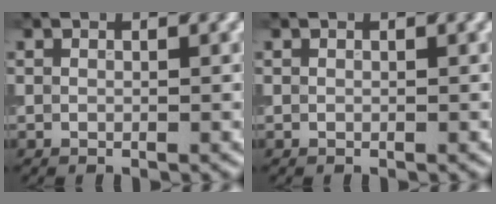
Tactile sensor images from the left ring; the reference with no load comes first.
{"total": 0.0}